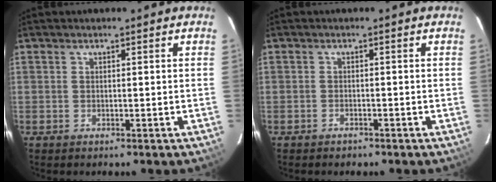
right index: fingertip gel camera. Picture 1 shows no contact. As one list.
[{"total": 1.3, "force": [-1.1, 0.7, 0.1], "torque": [-0.005, 0.004, -0.015]}]